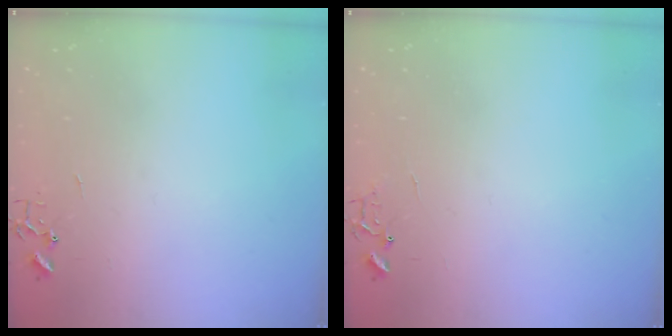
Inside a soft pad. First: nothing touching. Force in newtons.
{"total": 6.4, "press": 6.4, "slide": 0.6}